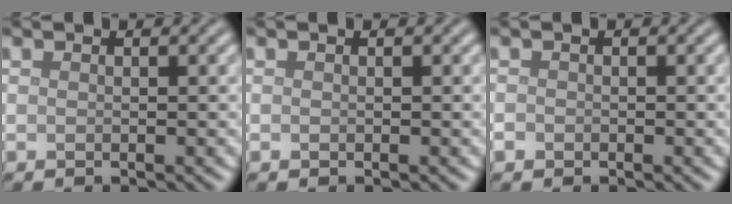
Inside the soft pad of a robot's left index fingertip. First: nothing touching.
{"total": 0.0}
{"total": 0.6, "force": [-0.3, 0.5, 0.1], "torque": [0.000, -0.003, -0.008]}